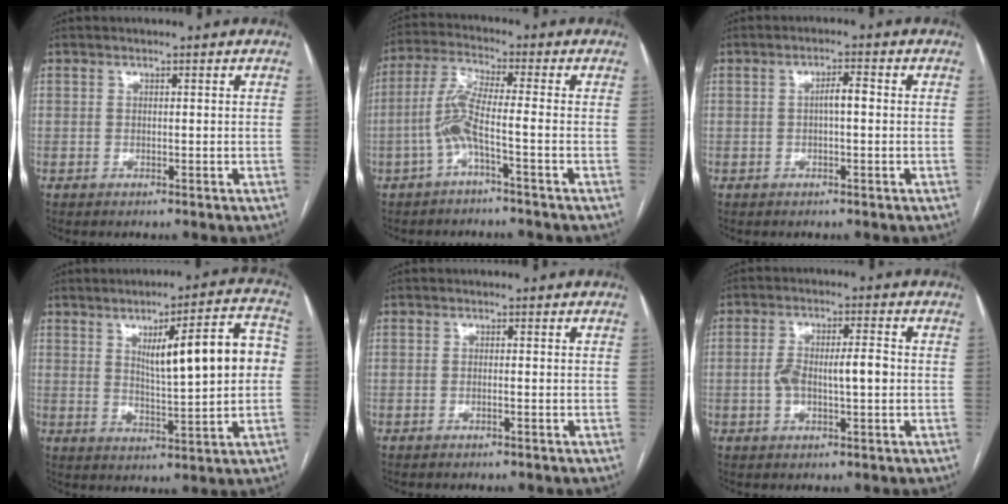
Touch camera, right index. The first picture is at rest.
{"total": 6.2, "force": [-2.2, -0.1, 5.8], "torque": [-0.128, 0.015, -0.049]}
{"total": 2.5, "force": [0.0, 0.6, 2.4], "torque": [-0.041, 0.005, 0.000]}
{"total": 13.0, "force": [2.1, 2.0, 12.7], "torque": [-0.178, 0.023, 0.036]}
{"total": 0.5, "force": [-0.2, 0.0, 0.5], "torque": [-0.009, 0.001, -0.003]}
{"total": 6.9, "force": [-0.4, 2.1, 6.6], "torque": [-0.128, 0.017, -0.004]}